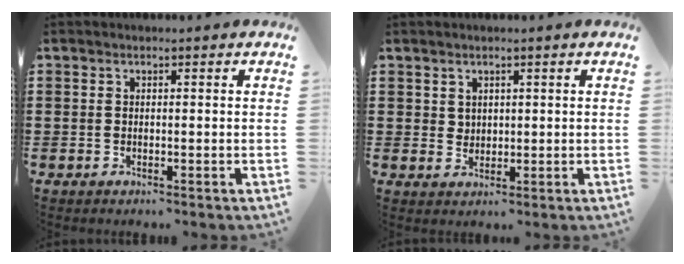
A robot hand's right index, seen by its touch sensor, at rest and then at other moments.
{"total": 2.0, "force": [1.3, 1.4, 0.2], "torque": [-0.009, 0.008, 0.026]}